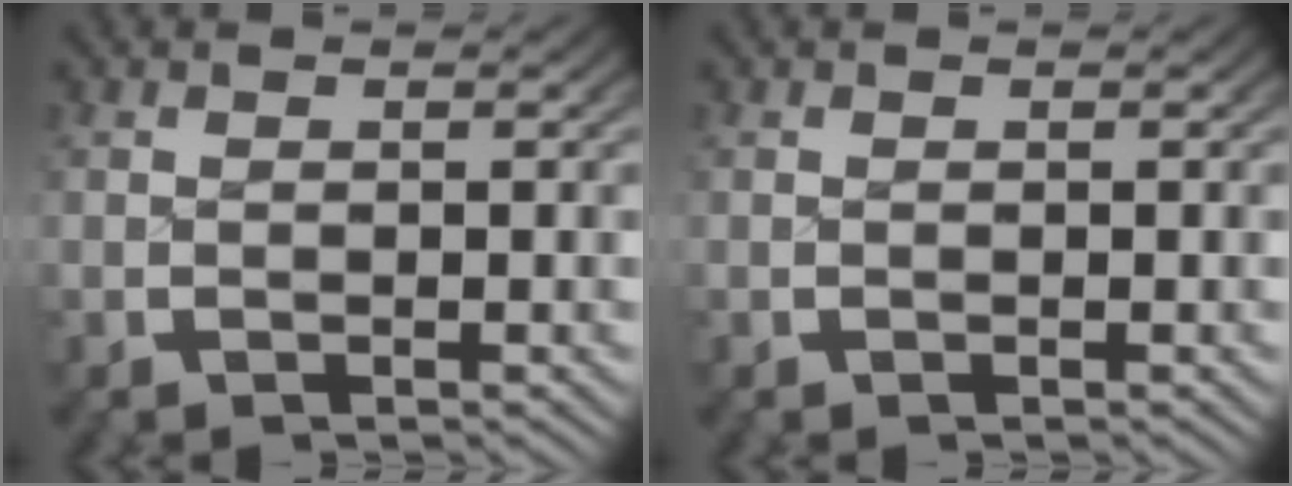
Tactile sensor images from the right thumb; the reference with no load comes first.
{"total": 0.0}